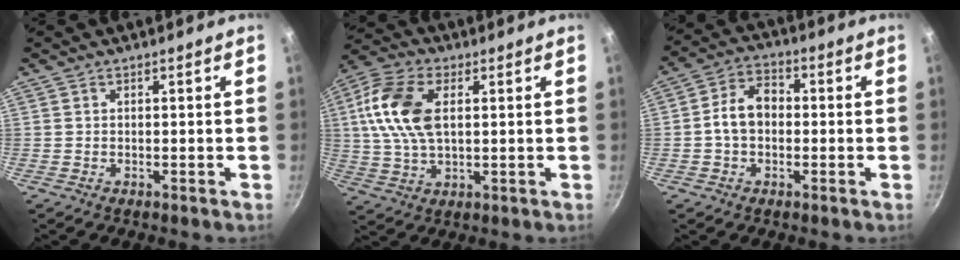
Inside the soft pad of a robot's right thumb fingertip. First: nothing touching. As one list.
[{"total": 13.5, "force": [2.7, 7.7, 10.7], "torque": [-0.203, 0.008, 0.043]}, {"total": 7.5, "force": [-0.5, 5.5, 5.1], "torque": [-0.069, 0.027, -0.020]}]